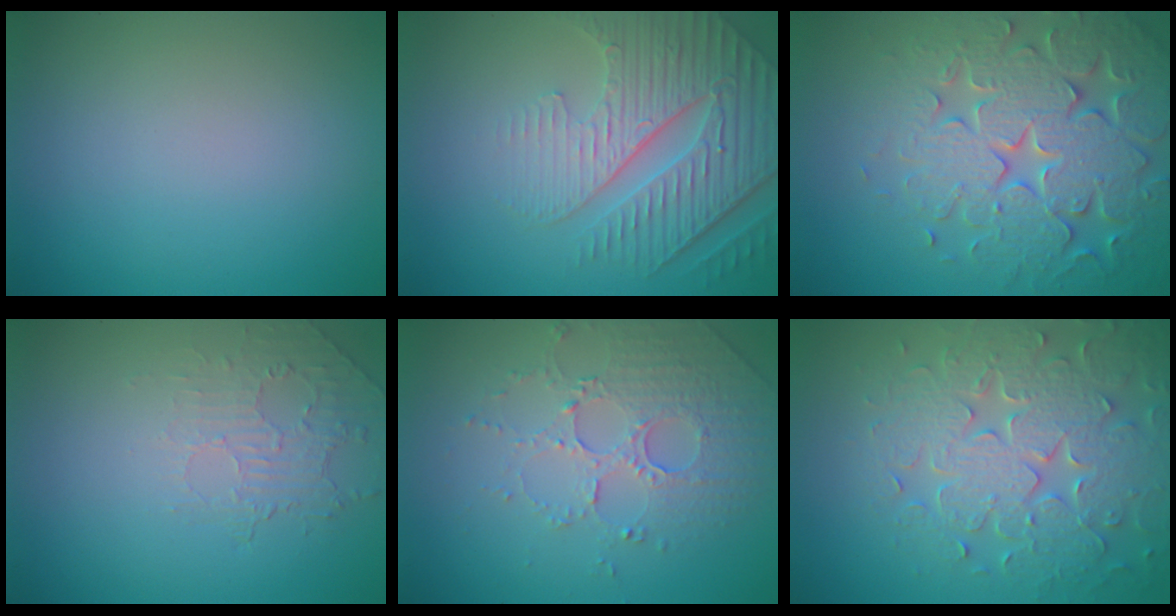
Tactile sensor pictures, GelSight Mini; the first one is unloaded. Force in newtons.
{"total": 6.3, "press": 5.1, "slide": 3.7}
{"total": 7.8, "press": 7.6, "slide": 1.6}
{"total": 2.0, "press": 0.8, "slide": 1.8}
{"total": 5.0, "press": 3.4, "slide": 3.6}
{"total": 7.7, "press": 6.1, "slide": 4.7}